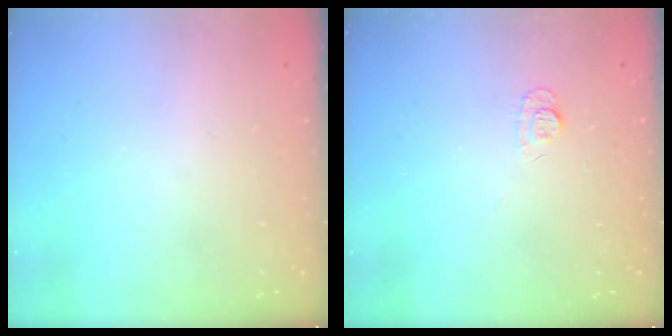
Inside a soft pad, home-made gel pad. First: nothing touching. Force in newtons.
{"total": 5.4, "press": 5.4, "slide": 0.6}